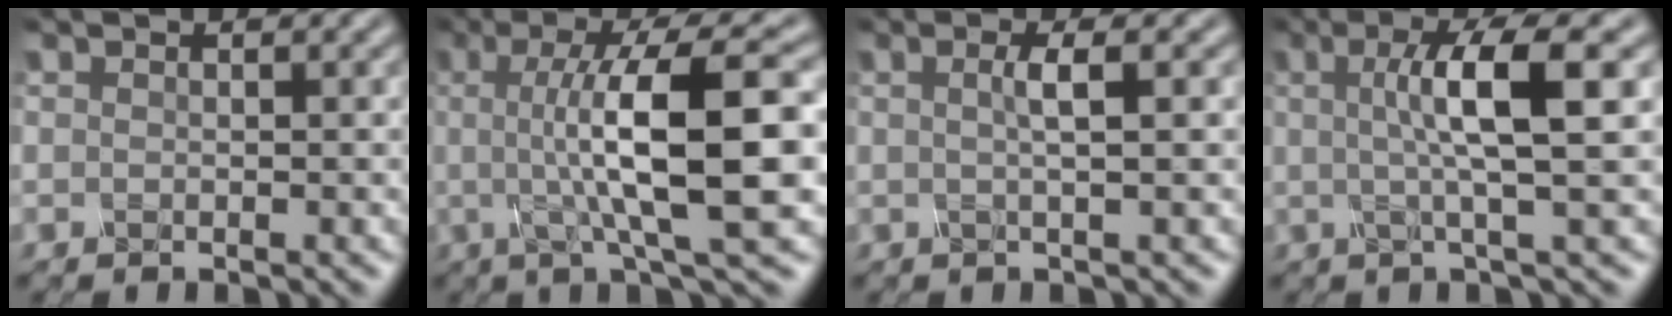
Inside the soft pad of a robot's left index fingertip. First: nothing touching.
{"total": 11.0, "force": [0.3, 2.6, 10.7], "torque": [-0.145, 0.008, 0.004]}
{"total": 2.2, "force": [0.2, 0.5, 2.1], "torque": [-0.034, 0.003, -0.003]}
{"total": 6.1, "force": [0.9, 1.1, 6.0], "torque": [-0.092, 0.008, 0.013]}